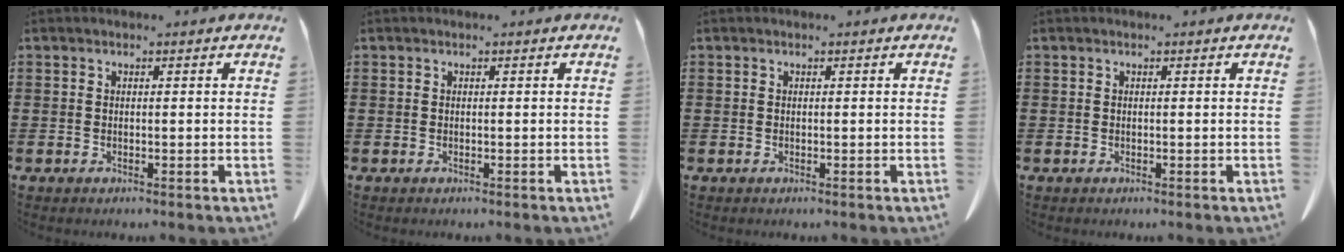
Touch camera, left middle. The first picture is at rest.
{"total": 0.0}
{"total": 0.0}
{"total": 0.0}